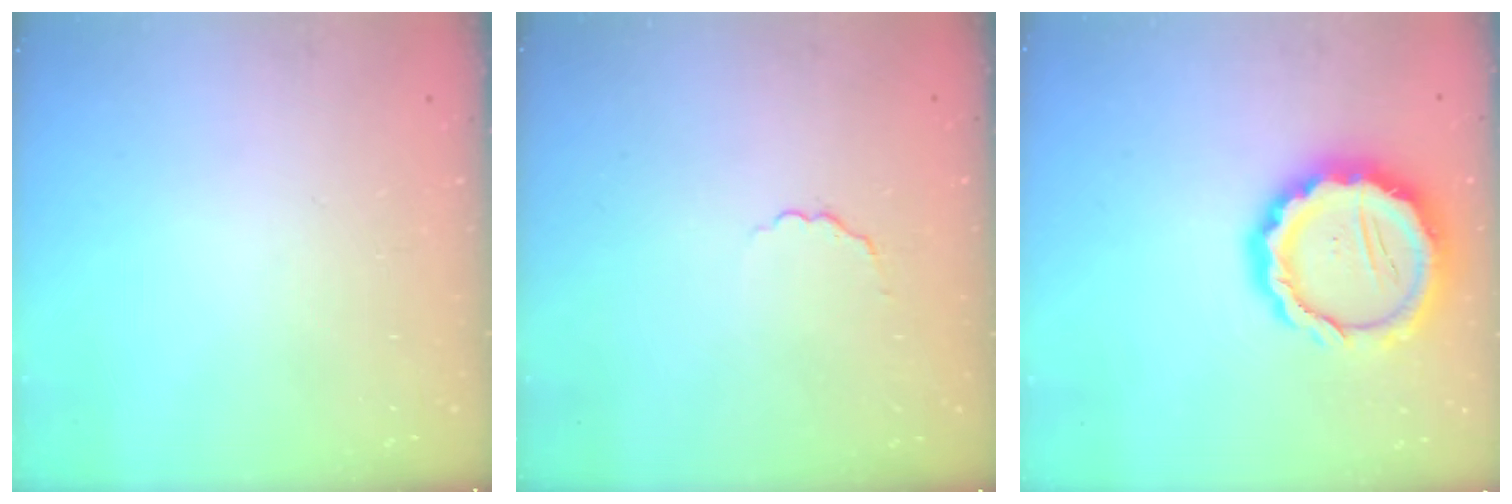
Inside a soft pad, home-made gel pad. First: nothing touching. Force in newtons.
{"total": 1.8, "press": 1.5, "slide": 1.0}
{"total": 14.9, "press": 14.7, "slide": 2.8}